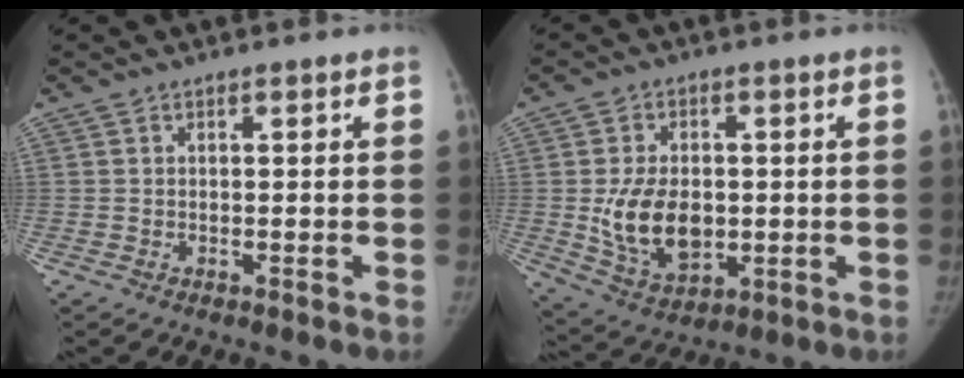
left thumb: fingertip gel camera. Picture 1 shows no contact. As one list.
[{"total": 12.3, "force": [-0.6, 8.4, 9.0], "torque": [-0.132, -0.010, 0.006]}]